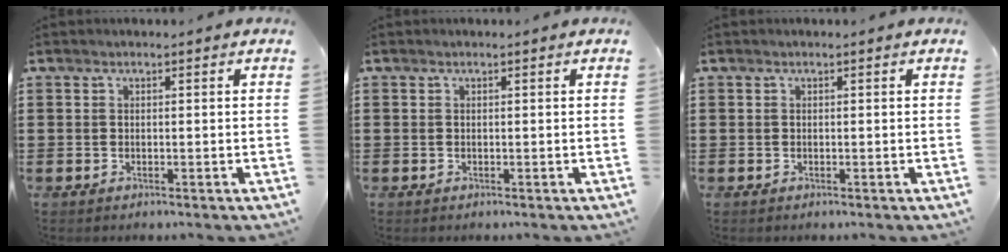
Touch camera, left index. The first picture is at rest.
{"total": 0.0}
{"total": 0.0}